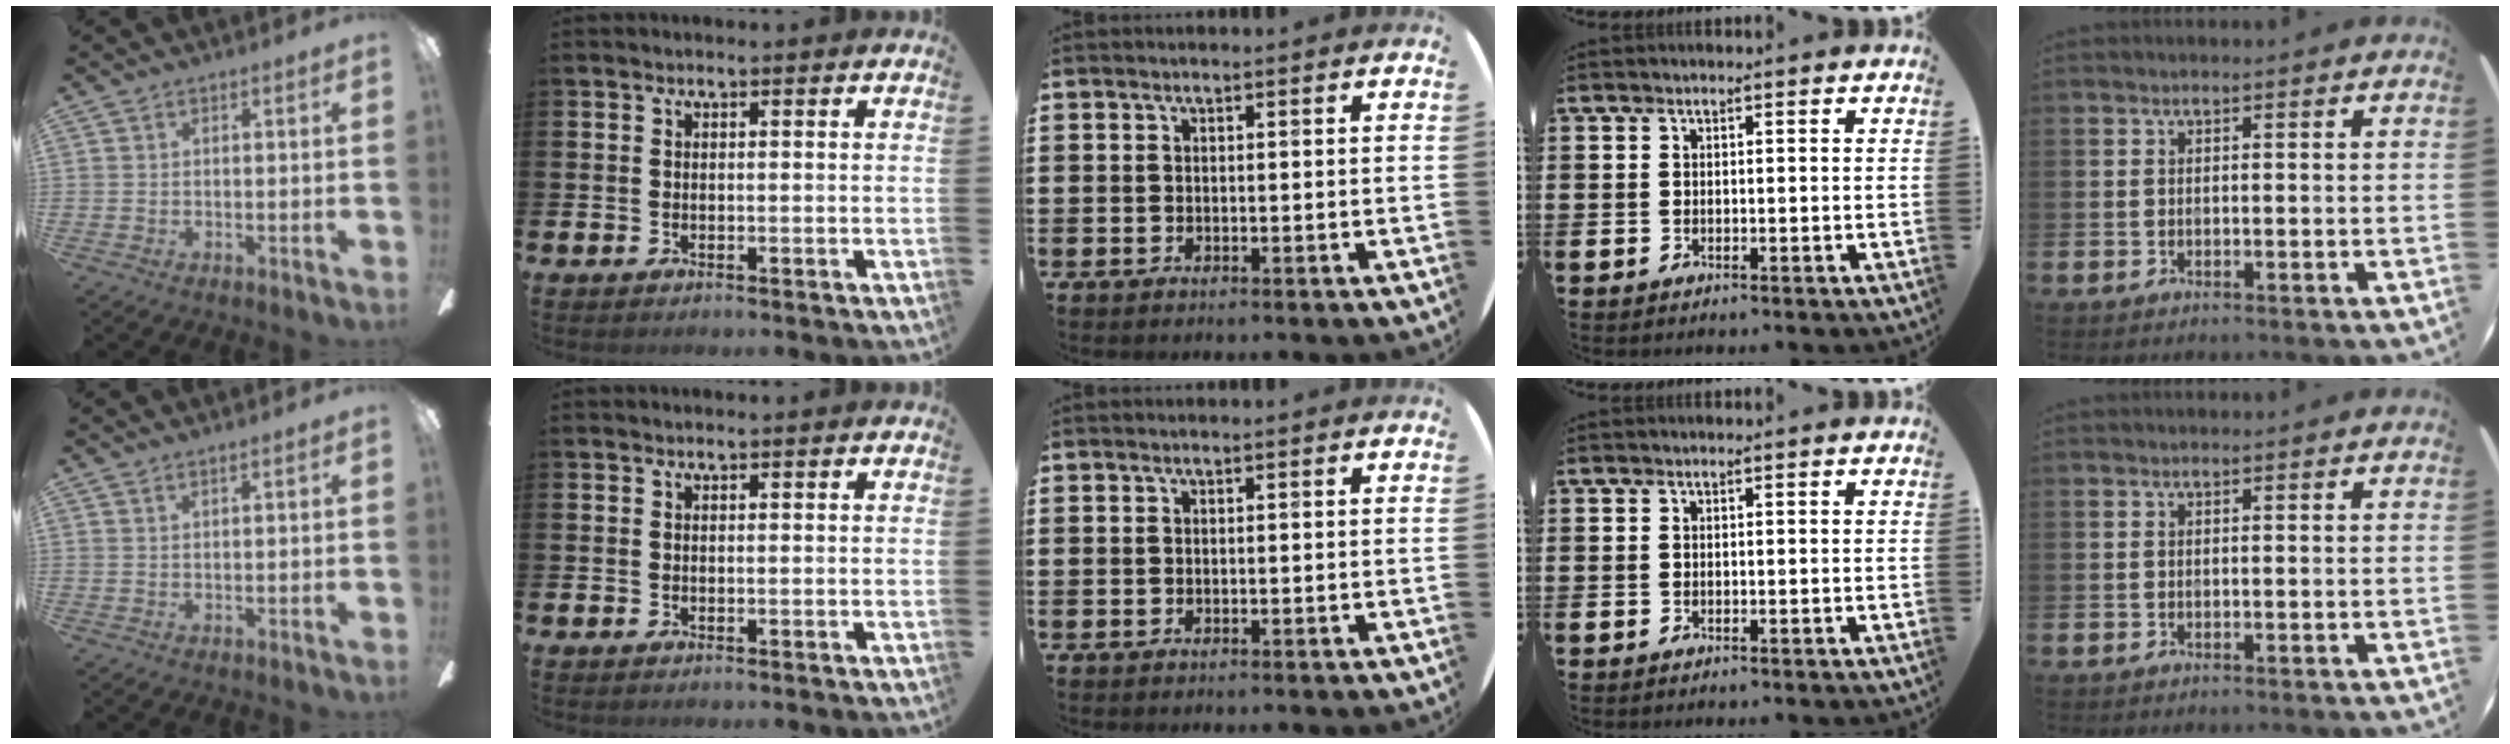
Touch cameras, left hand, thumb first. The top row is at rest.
{"thumb": {"total": 0.9, "force": [0.7, 0.0, 0.6], "torque": [-0.012, 0.001, 0.013]}}